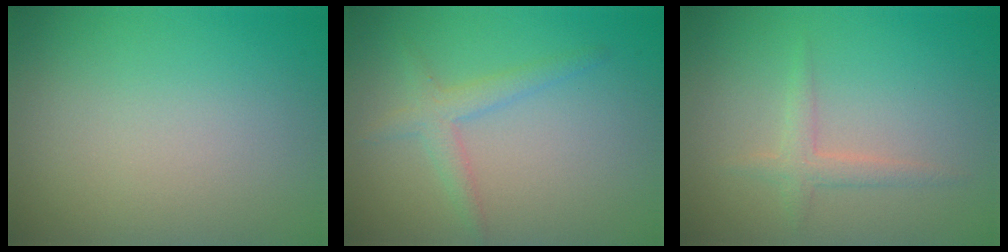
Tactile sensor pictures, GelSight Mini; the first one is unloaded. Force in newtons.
{"total": 2.1, "press": 2.1, "slide": 0.1}
{"total": 1.5, "press": 1.5, "slide": 0.1}